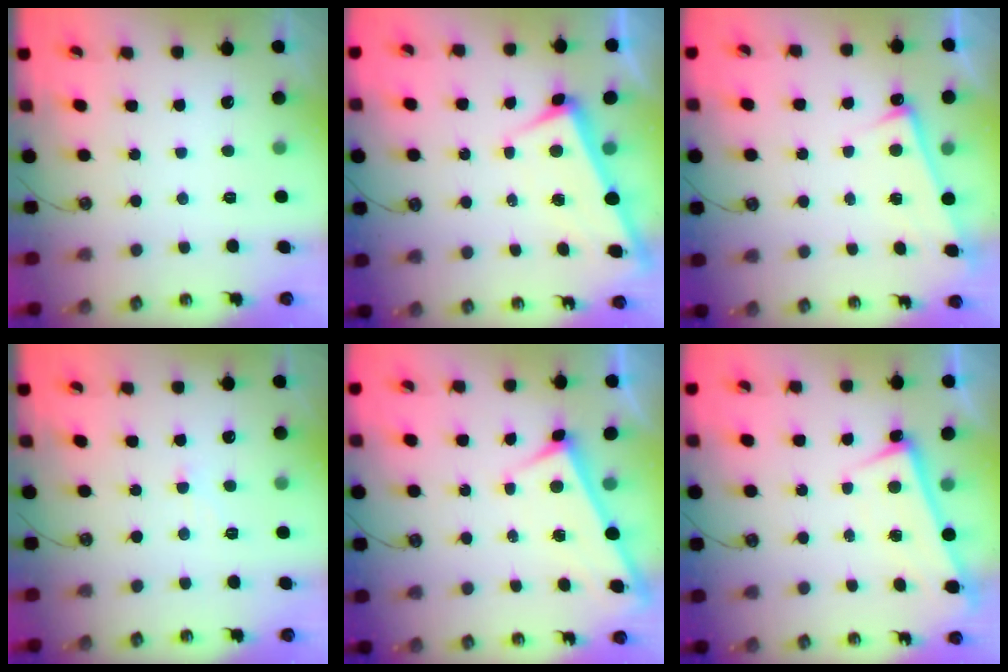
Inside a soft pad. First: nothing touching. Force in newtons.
{"total": 2.0, "press": 1.9, "slide": 0.6}
{"total": 6.7, "press": 6.7, "slide": 0.4}
{"total": 1.5, "press": 1.4, "slide": 0.5}
{"total": 3.2, "press": 3.2, "slide": 0.2}
{"total": 1.0, "press": 0.4, "slide": 0.9}